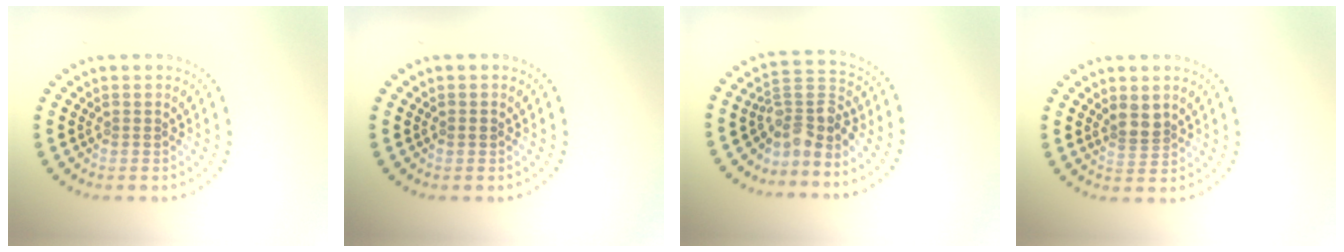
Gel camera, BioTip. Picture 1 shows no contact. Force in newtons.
{"total": 0.8, "press": 0.7, "slide": 0.1}
{"total": 3.6, "press": 2.6, "slide": 2.5}
{"total": 2.0, "press": 1.7, "slide": 1.2}